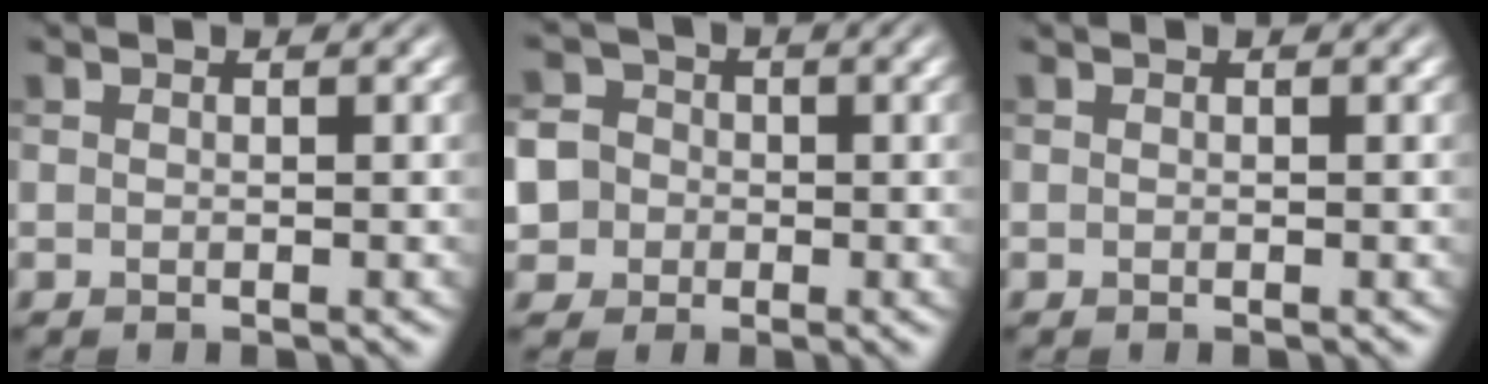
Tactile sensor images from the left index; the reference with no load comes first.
{"total": 7.1, "force": [-1.6, 6.6, 2.3], "torque": [-0.056, 0.006, -0.061]}
{"total": 0.0}